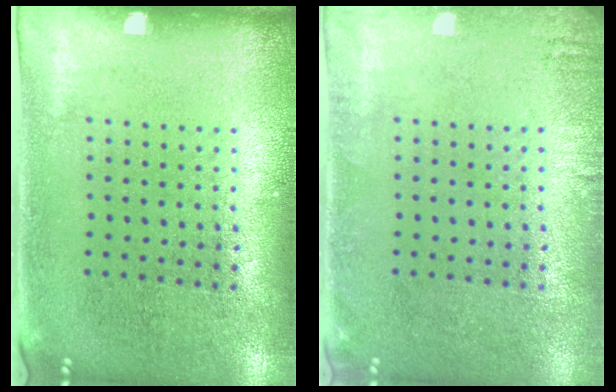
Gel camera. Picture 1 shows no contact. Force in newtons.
{"total": 1.1, "press": 1.1, "slide": 0.2}